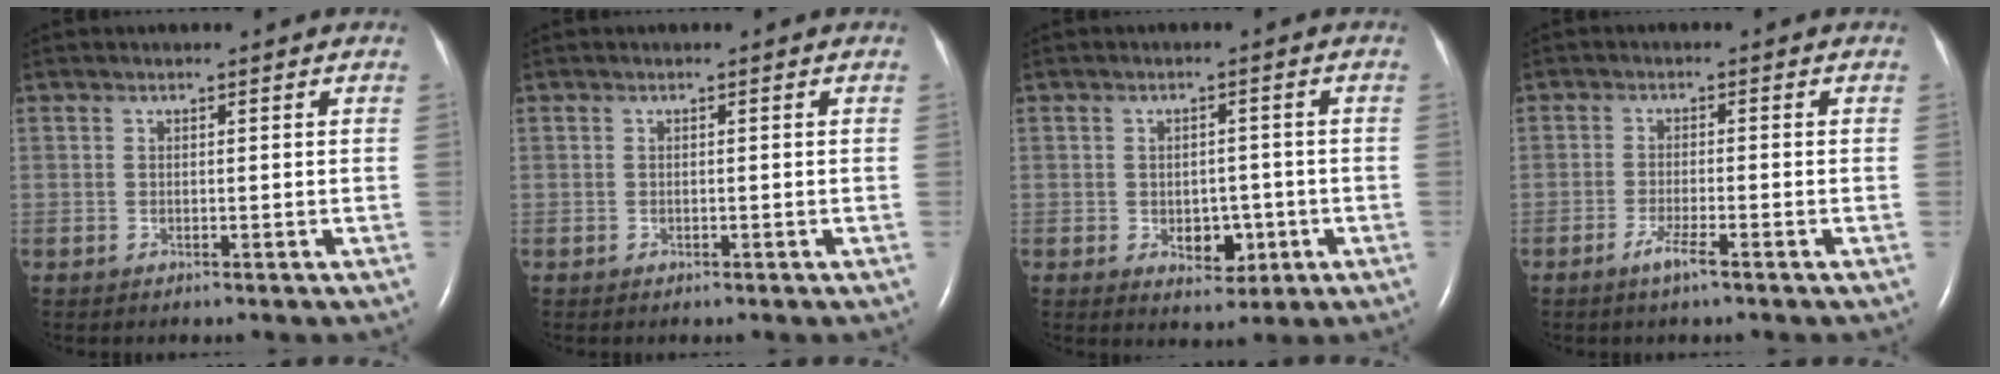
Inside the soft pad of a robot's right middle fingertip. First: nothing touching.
{"total": 0.0}
{"total": 4.4, "force": [-1.3, 2.9, 3.1], "torque": [-0.038, 0.004, -0.008]}
{"total": 2.8, "force": [-1.9, 0.0, 2.2], "torque": [-0.049, -0.006, -0.037]}